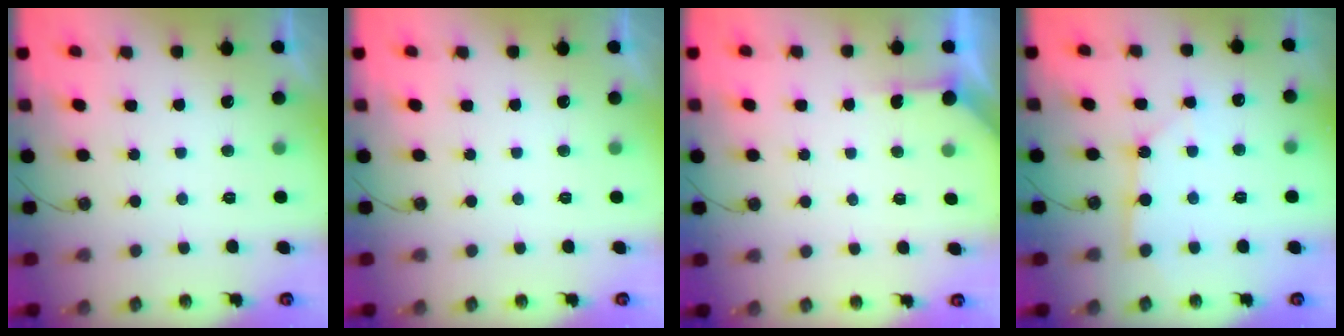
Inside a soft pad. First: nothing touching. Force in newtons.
{"total": 0.0}
{"total": 3.0, "press": 3.0, "slide": 0.4}
{"total": 2.8, "press": 2.8, "slide": 0.2}